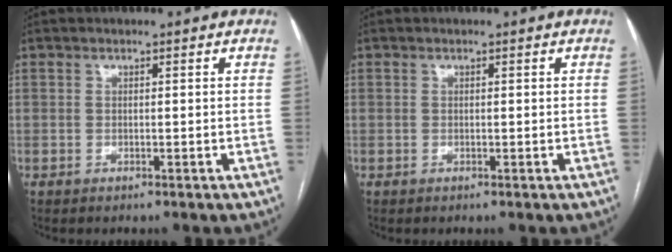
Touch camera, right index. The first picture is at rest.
{"total": 0.0}